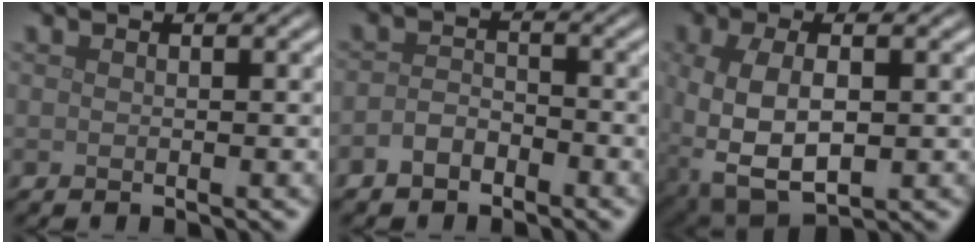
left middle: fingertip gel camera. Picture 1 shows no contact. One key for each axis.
{"total": 2.0, "fx": -1.3, "fy": 1.2, "fz": 0.9, "tx": -0.018, "ty": 0.005, "tz": -0.031}
{"total": 7.0, "fx": -0.8, "fy": 3.9, "fz": 5.8, "tx": -0.133, "ty": -0.020, "tz": -0.003}